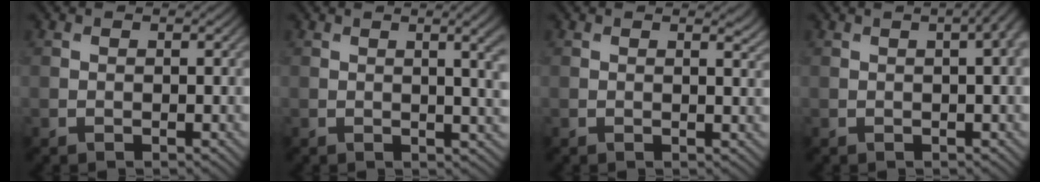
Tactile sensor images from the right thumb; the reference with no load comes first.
{"total": 4.8, "force": [1.0, 1.3, 4.5], "torque": [-0.053, 0.009, 0.014]}
{"total": 1.3, "force": [0.8, 0.3, 1.0], "torque": [-0.012, -0.004, 0.014]}
{"total": 3.7, "force": [0.8, 1.2, 3.4], "torque": [-0.037, 0.018, 0.001]}